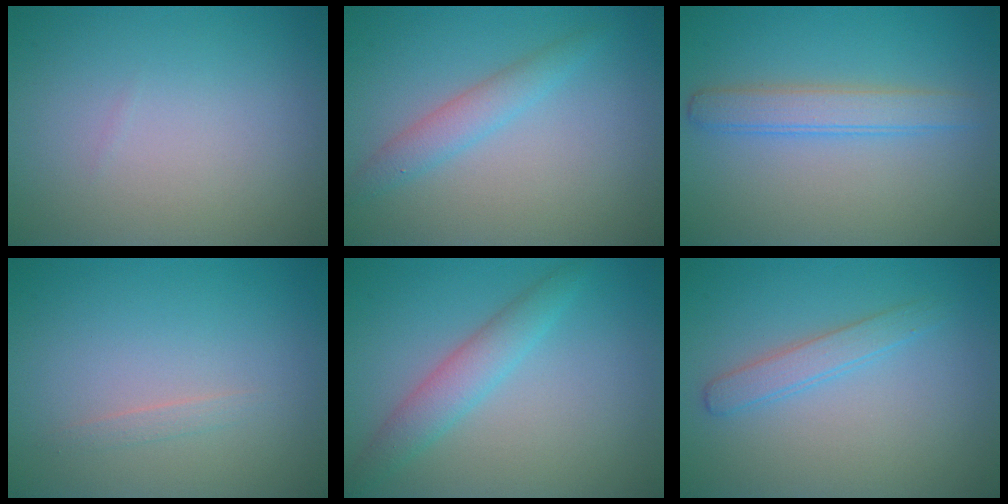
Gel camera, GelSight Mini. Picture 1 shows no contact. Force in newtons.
{"total": 2.3, "press": 2.3, "slide": 0.1}
{"total": 2.9, "press": 2.9, "slide": 0.1}
{"total": 0.7, "press": 0.7, "slide": 0.1}
{"total": 3.0, "press": 3.0, "slide": 0.1}
{"total": 1.9, "press": 1.9, "slide": 0.1}